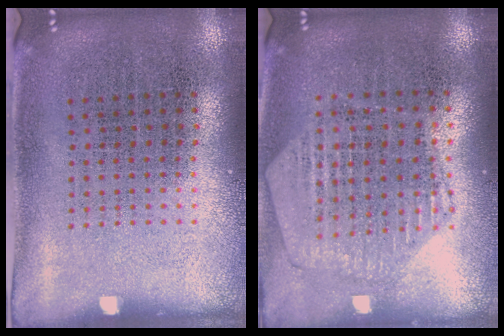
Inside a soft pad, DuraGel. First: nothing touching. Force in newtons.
{"total": 1.1, "press": 1.1, "slide": 0.2}